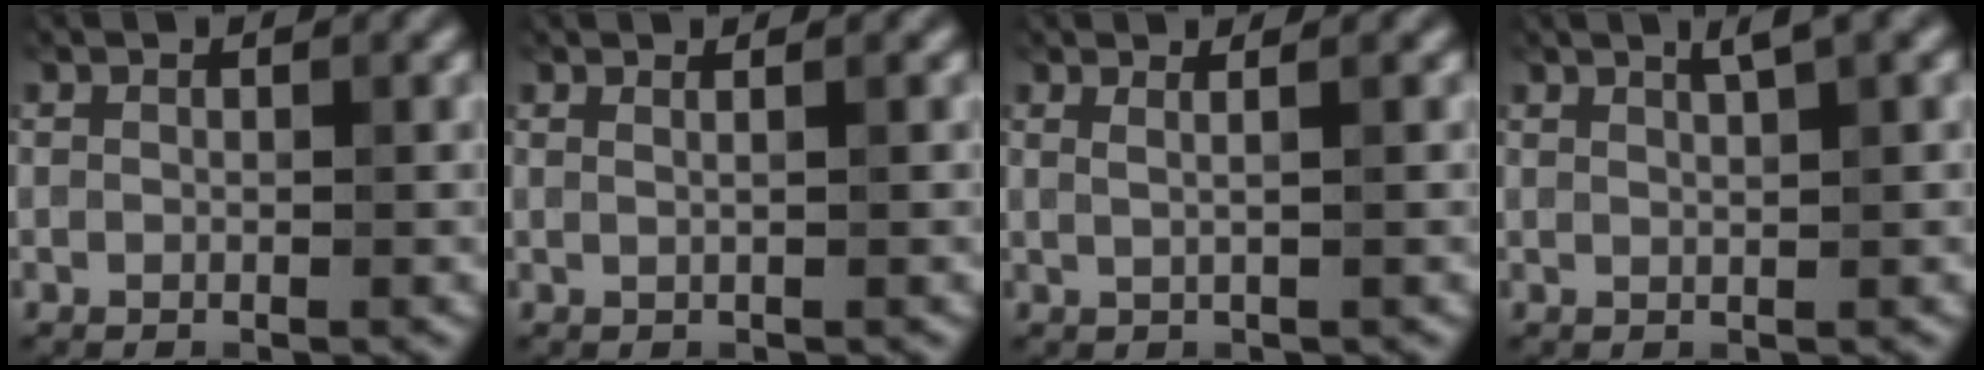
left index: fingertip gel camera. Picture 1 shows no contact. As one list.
[{"total": 2.3, "force": [1.1, 1.3, 1.6], "torque": [0.000, 0.014, -0.016]}, {"total": 2.3, "force": [1.0, 1.0, 1.8], "torque": [-0.011, 0.006, -0.014]}, {"total": 1.6, "force": [1.1, 0.0, 1.2], "torque": [-0.012, 0.007, 0.021]}]